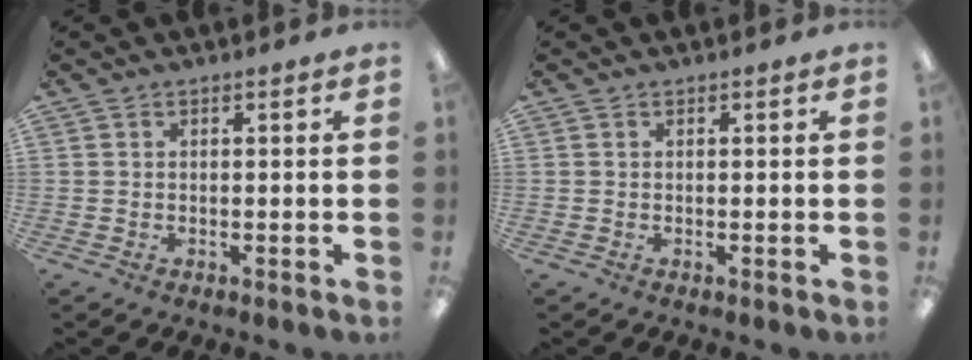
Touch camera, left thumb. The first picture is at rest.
{"total": 0.0}